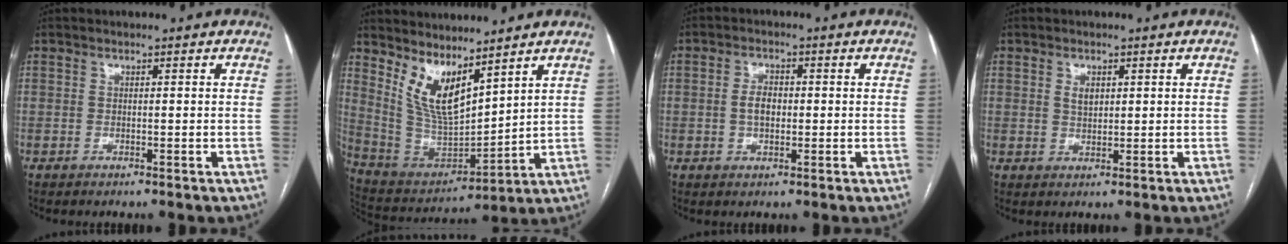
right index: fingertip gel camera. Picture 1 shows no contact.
{"total": 10.3, "force": [6.8, 3.0, 7.1], "torque": [-0.147, -0.009, 0.157]}
{"total": 3.2, "force": [-0.1, 1.9, 2.6], "torque": [-0.051, 0.006, -0.001]}
{"total": 2.3, "force": [0.9, 1.4, 1.7], "torque": [-0.030, 0.000, 0.017]}